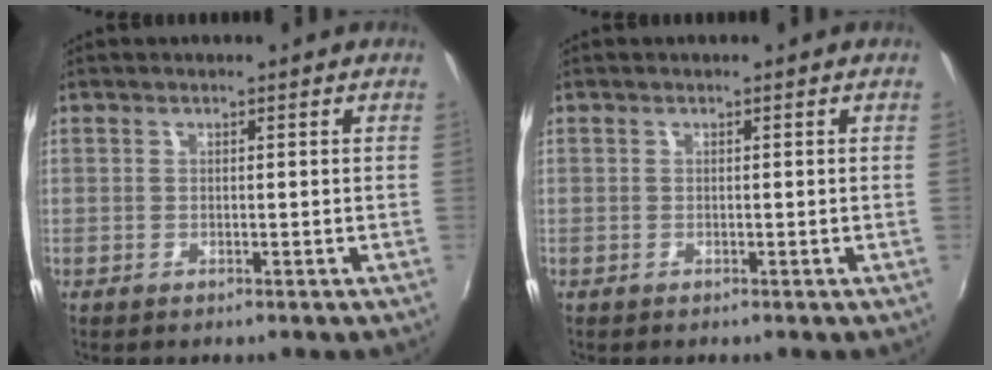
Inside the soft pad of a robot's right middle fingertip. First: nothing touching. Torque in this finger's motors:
{"motor_torque": [0.81, -0.65, -0.10, -0.21]}